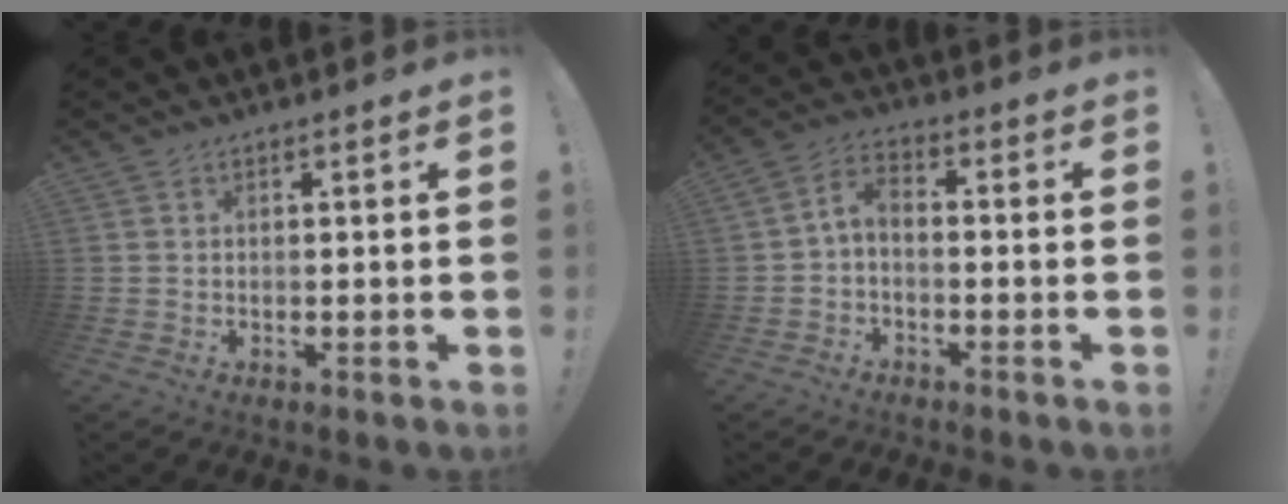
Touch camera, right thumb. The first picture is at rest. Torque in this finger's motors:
{"motor_torque": [-0.01, 0.17, 0.07, -0.29, 0.00]}